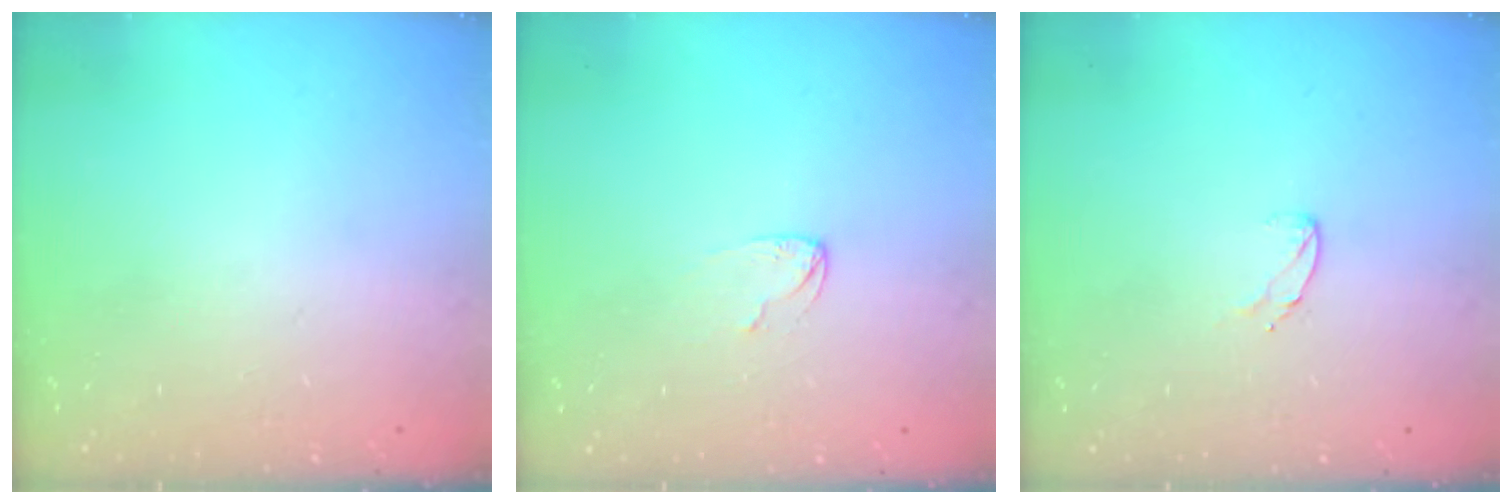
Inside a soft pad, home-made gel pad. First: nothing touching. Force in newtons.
{"total": 3.8, "press": 3.7, "slide": 0.4}
{"total": 5.0, "press": 4.9, "slide": 0.4}